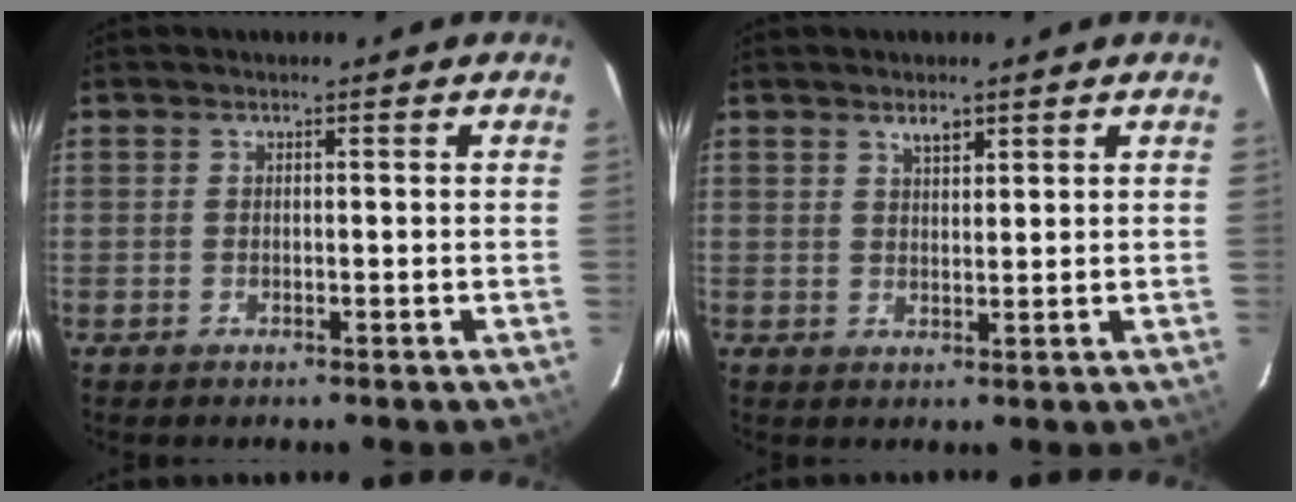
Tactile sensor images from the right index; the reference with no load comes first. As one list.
[{"total": 2.5, "force": [1.8, 1.0, 1.4], "torque": [-0.021, 0.004, 0.032]}]